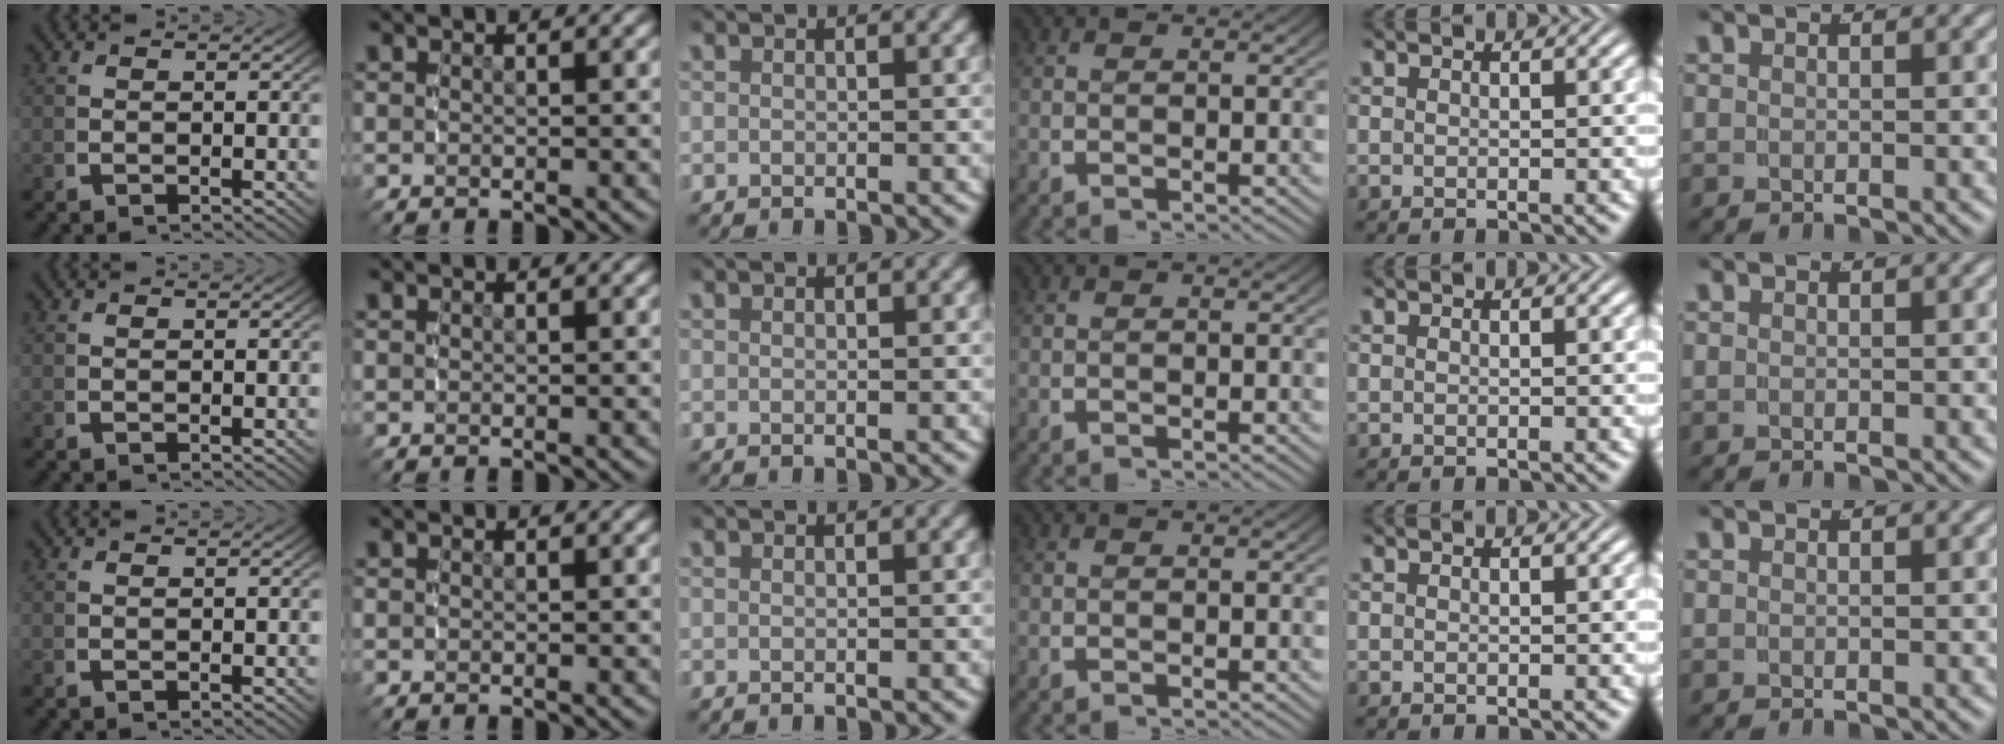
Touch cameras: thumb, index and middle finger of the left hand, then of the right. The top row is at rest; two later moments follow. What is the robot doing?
{"motion": "grasp_and_lifting", "object": "bottle cap"}